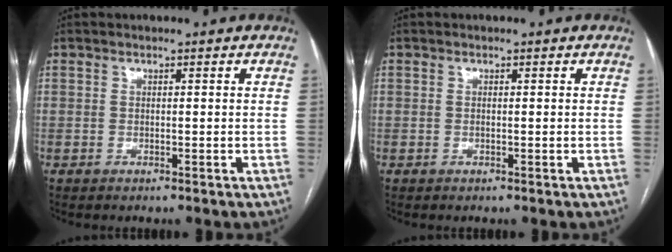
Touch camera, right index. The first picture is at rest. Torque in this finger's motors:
{"motor_torque": [-0.77, 0.09, 0.02, 0.00]}